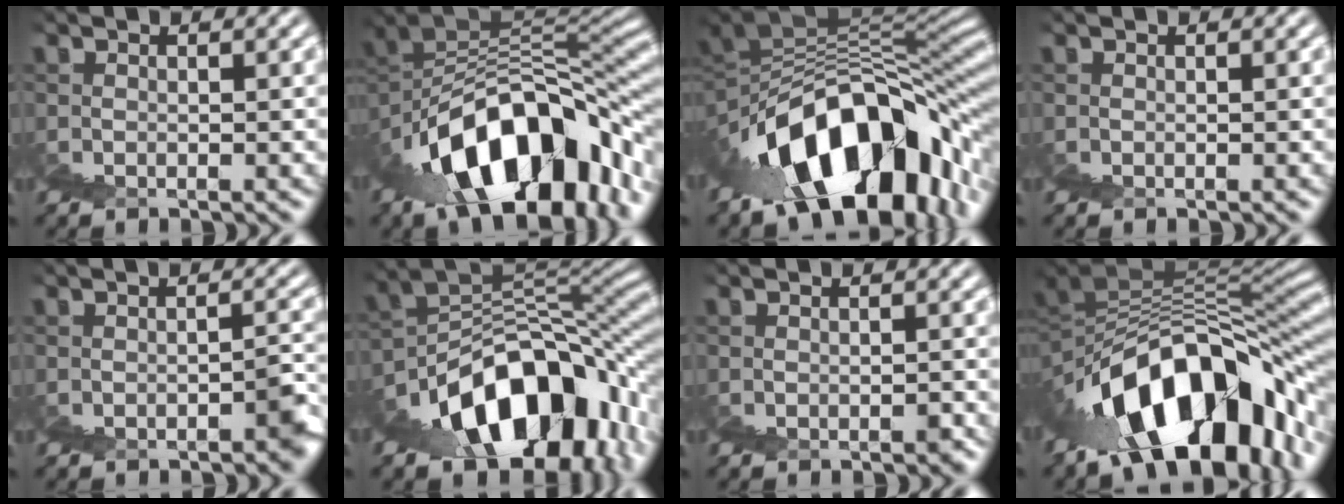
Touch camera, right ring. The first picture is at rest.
{"total": 14.6, "force": [-3.2, 7.3, 12.2], "torque": [-0.174, 0.004, -0.041]}
{"total": 15.7, "force": [-3.7, 8.0, 13.0], "torque": [-0.167, 0.014, -0.053]}
{"total": 0.0}
{"total": 1.6, "force": [-1.2, 0.4, 1.0], "torque": [-0.021, 0.009, -0.021]}
{"total": 15.4, "force": [-4.5, 8.8, 11.8], "torque": [-0.163, -0.019, -0.058]}
{"total": 0.6, "force": [-0.3, -0.1, -0.4], "torque": [0.009, 0.005, -0.007]}
{"total": 14.7, "force": [-3.5, 7.0, 12.4], "torque": [-0.166, 0.017, -0.050]}